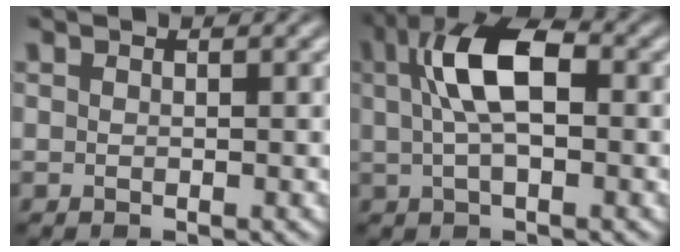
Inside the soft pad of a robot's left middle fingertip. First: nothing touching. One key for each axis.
{"total": 6.7, "fx": 1.2, "fy": 2.9, "fz": 5.9, "tx": -0.116, "ty": 0.017, "tz": 0.017}